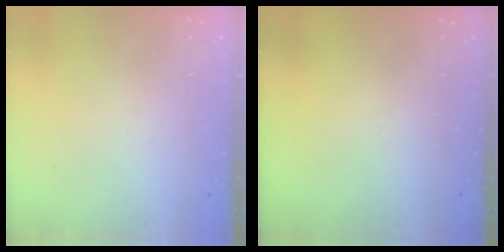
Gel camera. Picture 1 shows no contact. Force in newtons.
{"total": 0.0}